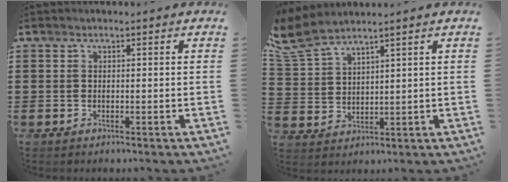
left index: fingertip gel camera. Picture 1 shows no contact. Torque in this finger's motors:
{"motor_torque": [-0.30, 0.35, 0.22, 0.08]}